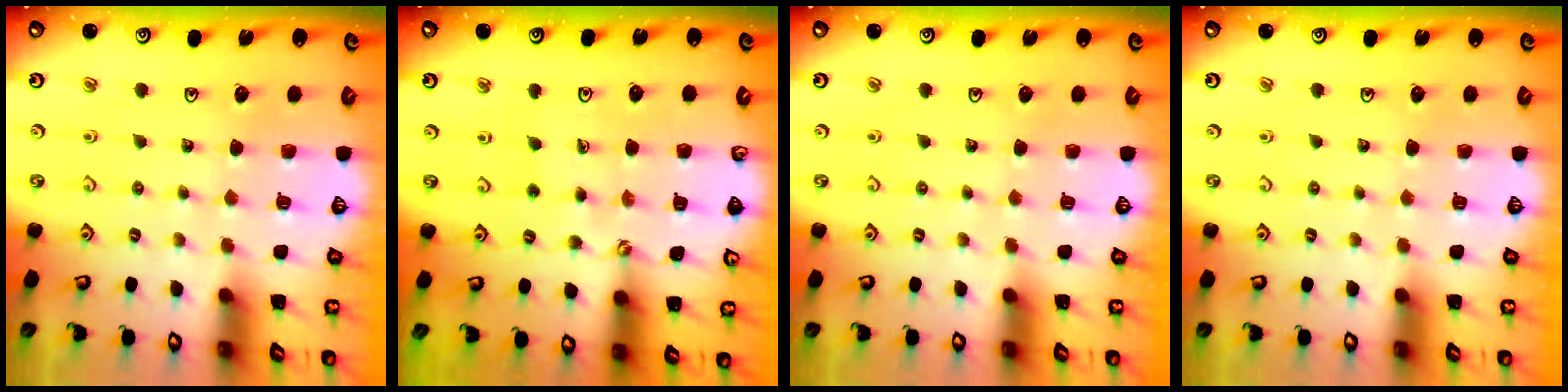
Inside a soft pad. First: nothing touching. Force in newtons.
{"total": 2.4, "press": 2.0, "slide": 1.3}
{"total": 0.0}
{"total": 0.0}